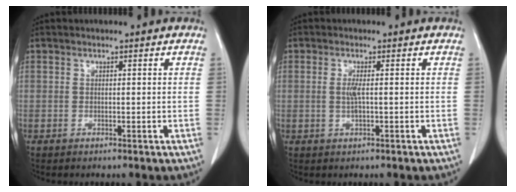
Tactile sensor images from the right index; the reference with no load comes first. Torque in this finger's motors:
{"motor_torque": [-0.08, 0.17, -0.05, 0.02]}